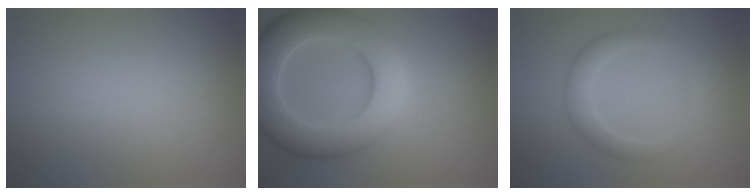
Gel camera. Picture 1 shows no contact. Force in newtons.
{"total": 10.1, "press": 10.1, "slide": 0.3}
{"total": 2.6, "press": 2.6, "slide": 0.2}